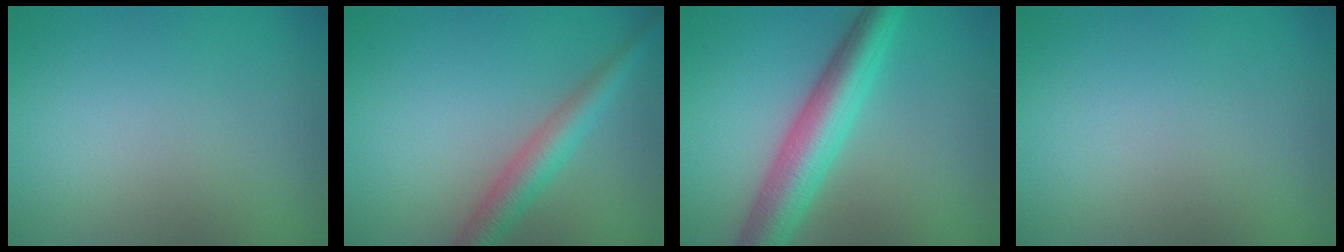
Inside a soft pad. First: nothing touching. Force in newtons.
{"total": 3.3, "press": 3.3, "slide": 0.1}
{"total": 6.3, "press": 6.3, "slide": 0.2}
{"total": 0.0}